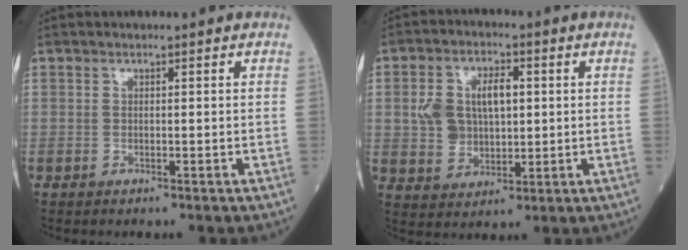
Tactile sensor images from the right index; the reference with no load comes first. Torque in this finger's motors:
{"motor_torque": [0.22, -0.01, 0.18, 0.08]}